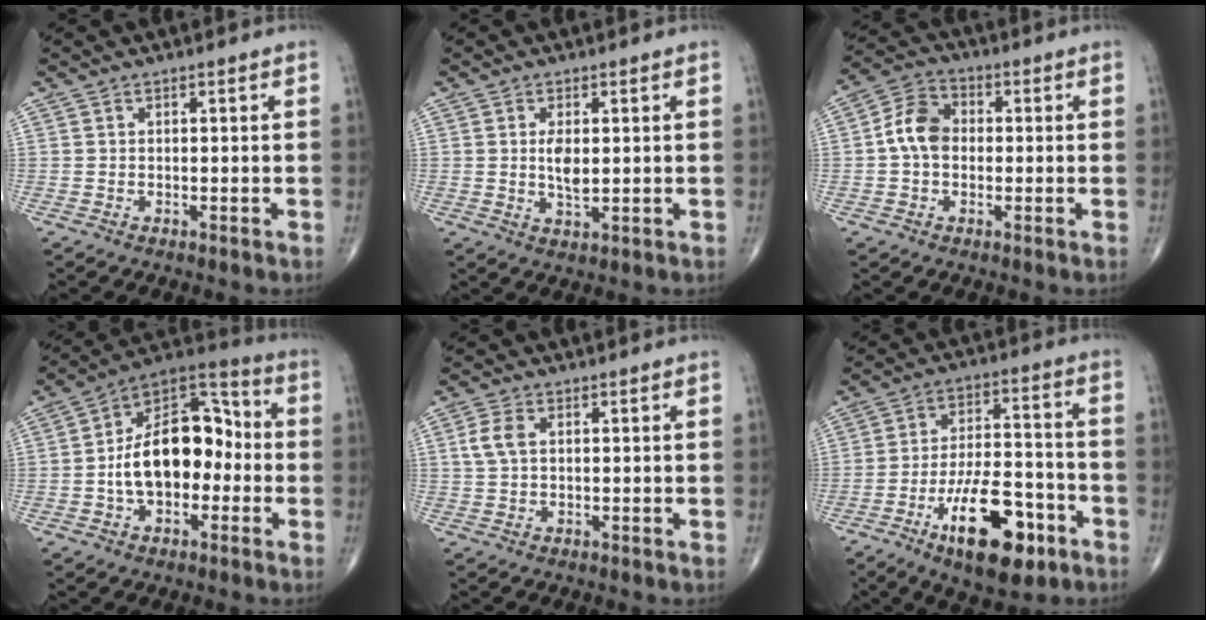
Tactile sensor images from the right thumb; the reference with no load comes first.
{"total": 4.1, "force": [0.5, 1.8, 3.6], "torque": [-0.065, -0.010, 0.011]}
{"total": 7.7, "force": [-0.2, 5.7, 5.1], "torque": [-0.086, 0.024, -0.015]}
{"total": 17.7, "force": [-1.7, 10.7, 14.0], "torque": [-0.204, 0.044, -0.038]}
{"total": 4.1, "force": [0.9, 2.5, 3.1], "torque": [-0.072, 0.006, 0.018]}
{"total": 17.3, "force": [-8.6, 7.0, 13.3], "torque": [-0.198, 0.047, -0.133]}